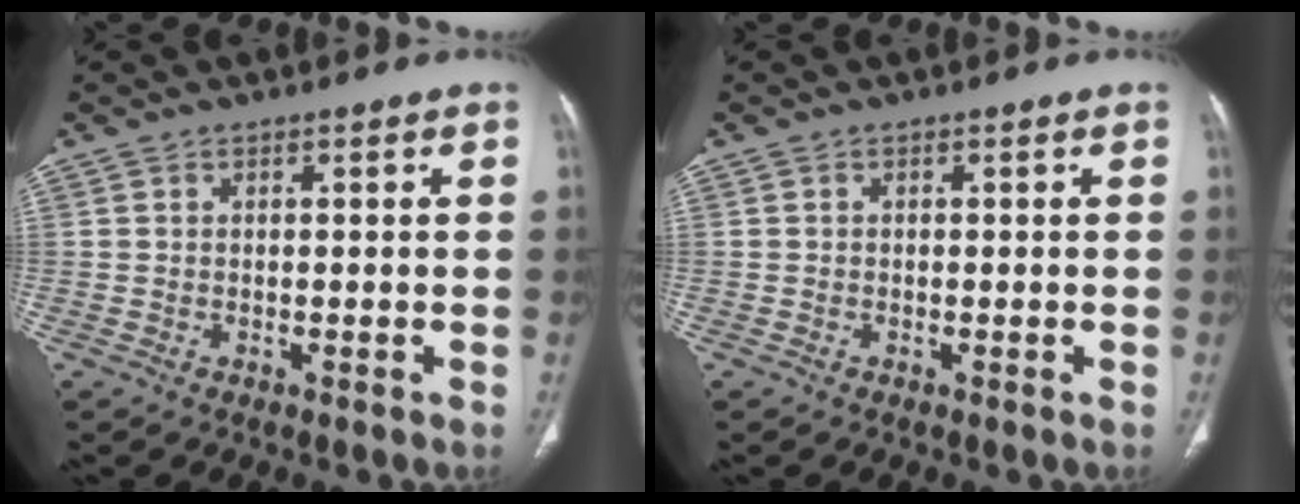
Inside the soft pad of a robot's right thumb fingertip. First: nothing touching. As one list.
[{"total": 0.0}]